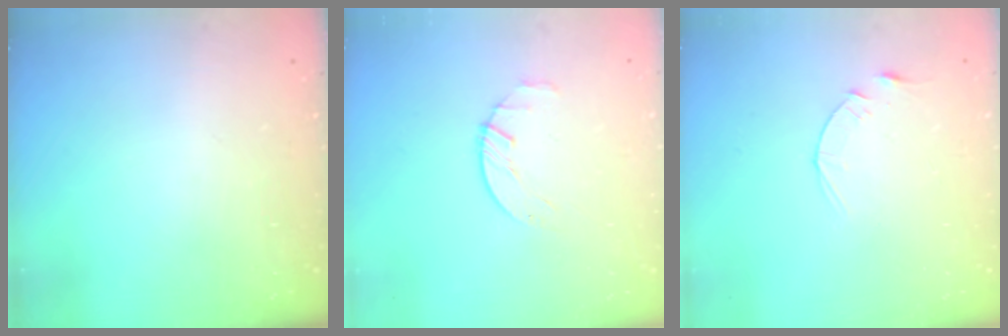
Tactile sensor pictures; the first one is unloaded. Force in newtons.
{"total": 1.6, "press": 1.6, "slide": 0.3}
{"total": 3.1, "press": 3.1, "slide": 0.5}